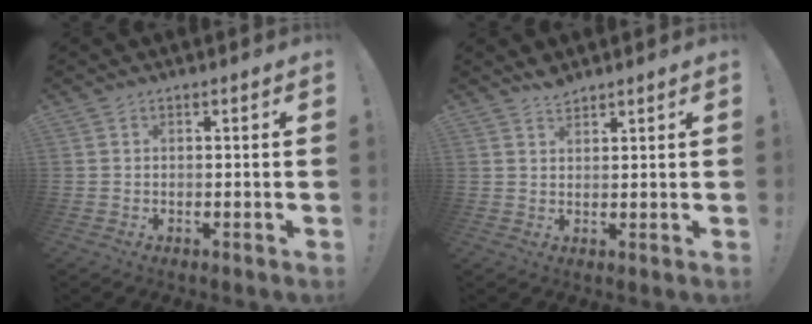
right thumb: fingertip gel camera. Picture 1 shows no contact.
{"total": 3.0, "force": [2.8, 0.8, 0.6], "torque": [0.007, -0.023, 0.049]}